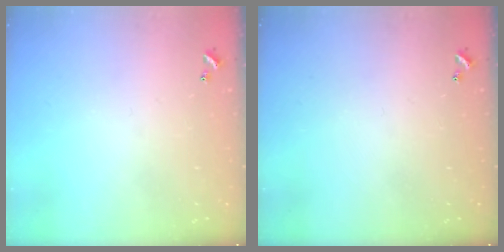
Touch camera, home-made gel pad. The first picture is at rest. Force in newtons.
{"total": 0.0}